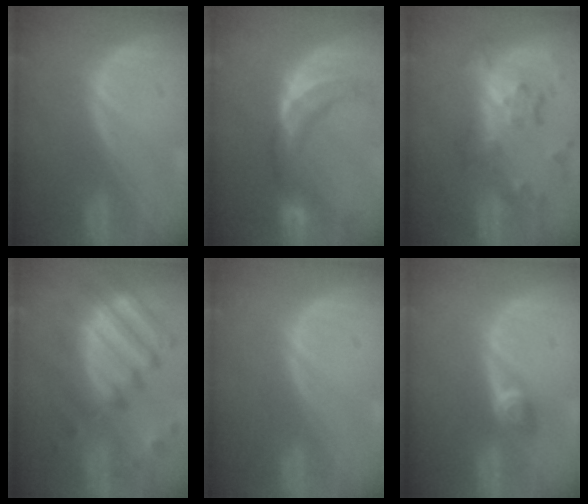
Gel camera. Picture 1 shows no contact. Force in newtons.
{"total": 10.1, "press": 9.5, "slide": 3.4}
{"total": 8.5, "press": 7.4, "slide": 4.1}
{"total": 11.9, "press": 10.4, "slide": 5.7}
{"total": 0.0}
{"total": 3.0, "press": 2.6, "slide": 1.5}